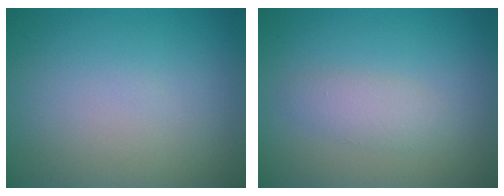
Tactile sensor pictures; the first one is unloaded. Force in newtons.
{"total": 1.9, "press": 1.9, "slide": 0.0}